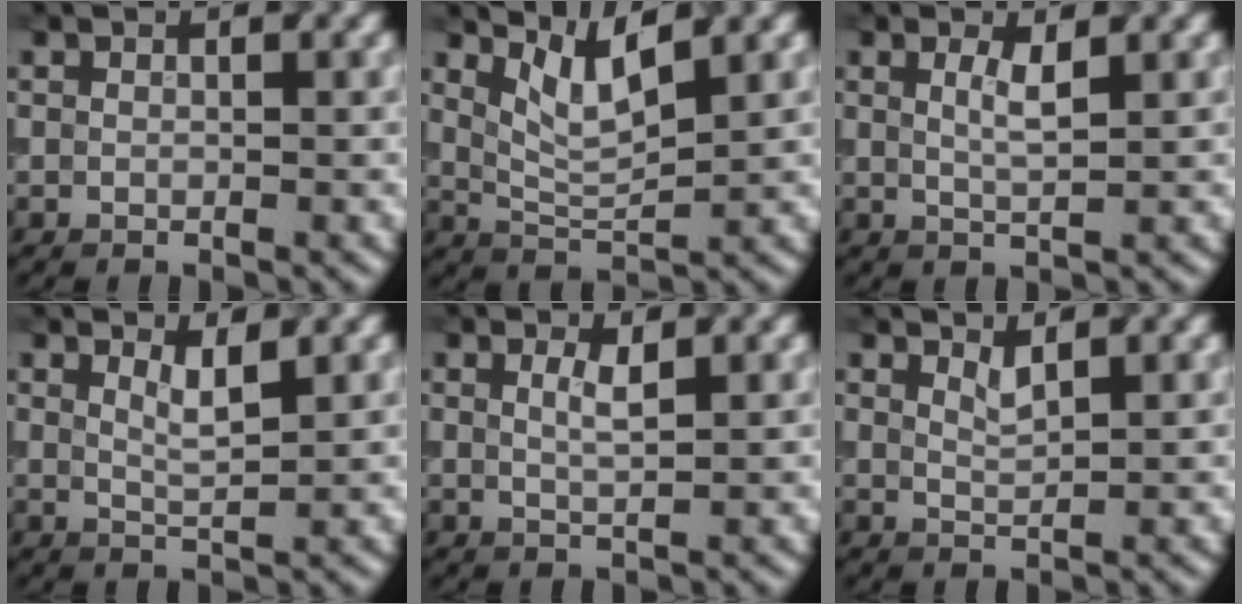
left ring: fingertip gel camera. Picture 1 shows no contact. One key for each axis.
{"total": 3.6, "fx": 2.2, "fy": 0.8, "fz": 2.8, "tx": -0.064, "ty": -0.006, "tz": 0.048}
{"total": 1.9, "fx": 0.7, "fy": 0.4, "fz": 1.7, "tx": -0.030, "ty": -0.002, "tz": 0.011}
{"total": 1.8, "fx": 1.0, "fy": 0.4, "fz": 1.5, "tx": -0.025, "ty": -0.005, "tz": 0.017}
{"total": 1.5, "fx": 0.7, "fy": 0.3, "fz": 1.3, "tx": -0.024, "ty": -0.001, "tz": 0.010}
{"total": 1.2, "fx": 0.9, "fy": 0.2, "fz": 0.7, "tx": -0.015, "ty": -0.002, "tz": 0.016}